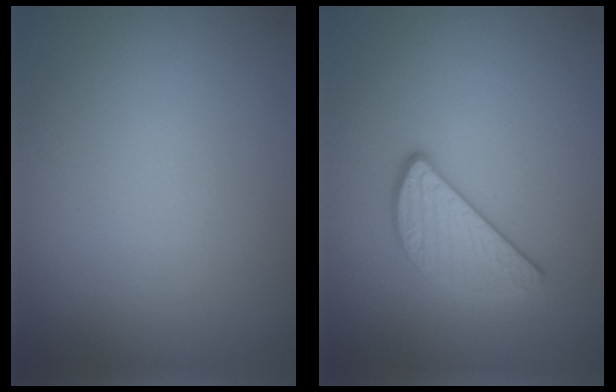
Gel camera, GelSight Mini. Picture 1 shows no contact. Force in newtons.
{"total": 3.0, "press": 2.6, "slide": 1.3}